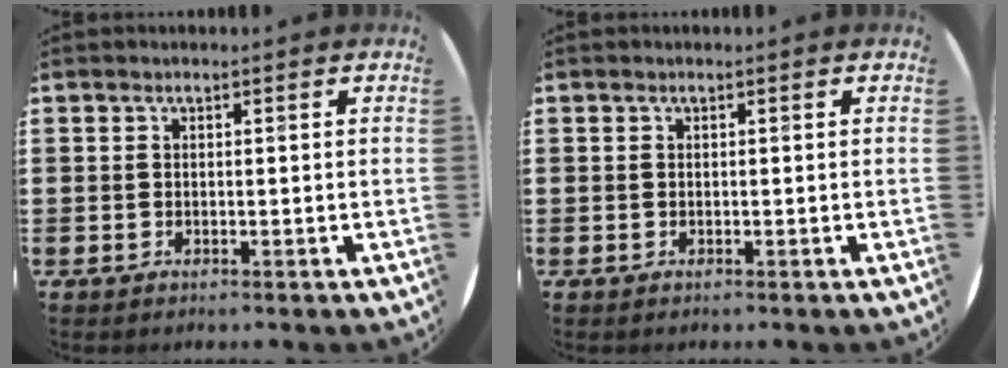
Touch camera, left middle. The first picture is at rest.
{"total": 0.0}